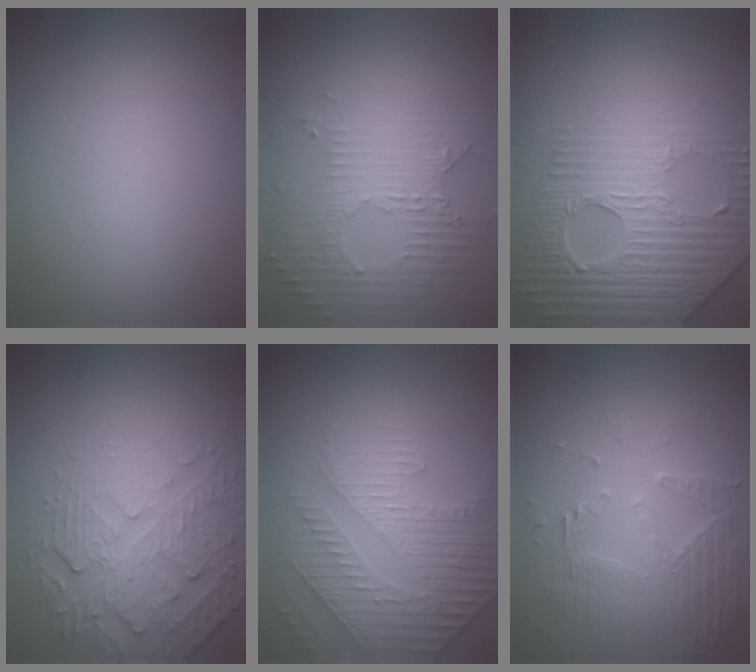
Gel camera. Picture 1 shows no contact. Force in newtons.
{"total": 5.2, "press": 3.3, "slide": 4.0}
{"total": 7.2, "press": 5.7, "slide": 4.5}
{"total": 4.4, "press": 4.1, "slide": 1.7}
{"total": 4.2, "press": 3.5, "slide": 2.4}
{"total": 3.9, "press": 3.6, "slide": 1.6}